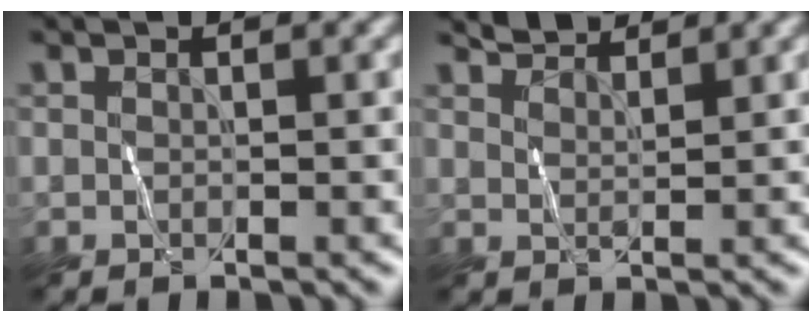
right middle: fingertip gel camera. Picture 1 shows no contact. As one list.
[{"total": 2.5, "force": [2.4, 0.0, 0.5], "torque": [-0.012, 0.009, 0.045]}]